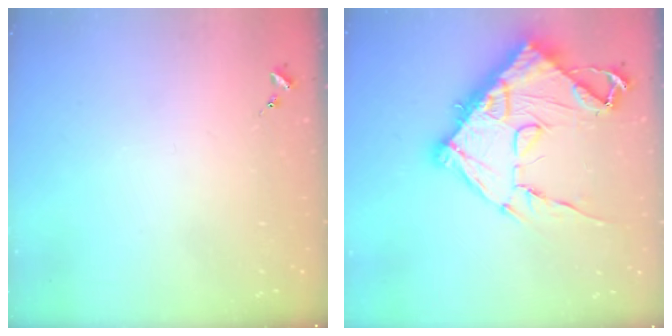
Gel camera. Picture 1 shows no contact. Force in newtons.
{"total": 20.9, "press": 20.8, "slide": 2.3}